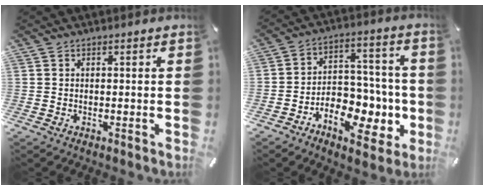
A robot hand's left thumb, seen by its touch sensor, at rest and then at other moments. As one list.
[{"total": 12.0, "force": [-5.2, 8.5, 6.6], "torque": [-0.081, 0.030, -0.078]}]